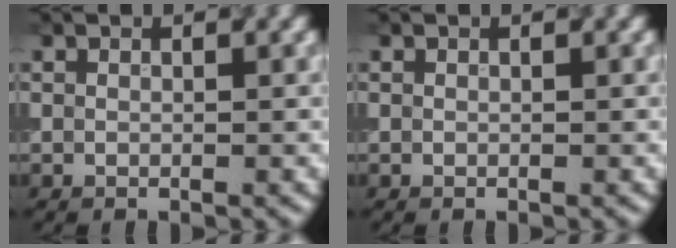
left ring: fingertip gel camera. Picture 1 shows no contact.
{"total": 0.0}